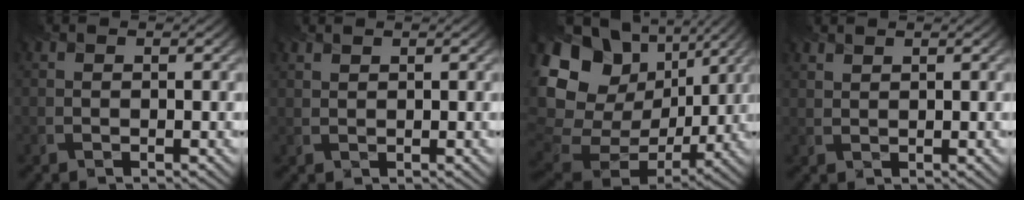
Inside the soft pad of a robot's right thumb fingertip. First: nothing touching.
{"total": 0.8, "force": [0.8, 0.1, 0.0], "torque": [-0.008, 0.000, 0.023]}
{"total": 19.0, "force": [5.4, 14.2, 11.5], "torque": [-0.264, 0.008, 0.119]}
{"total": 1.2, "force": [1.1, 0.3, 0.2], "torque": [-0.008, -0.001, 0.031]}